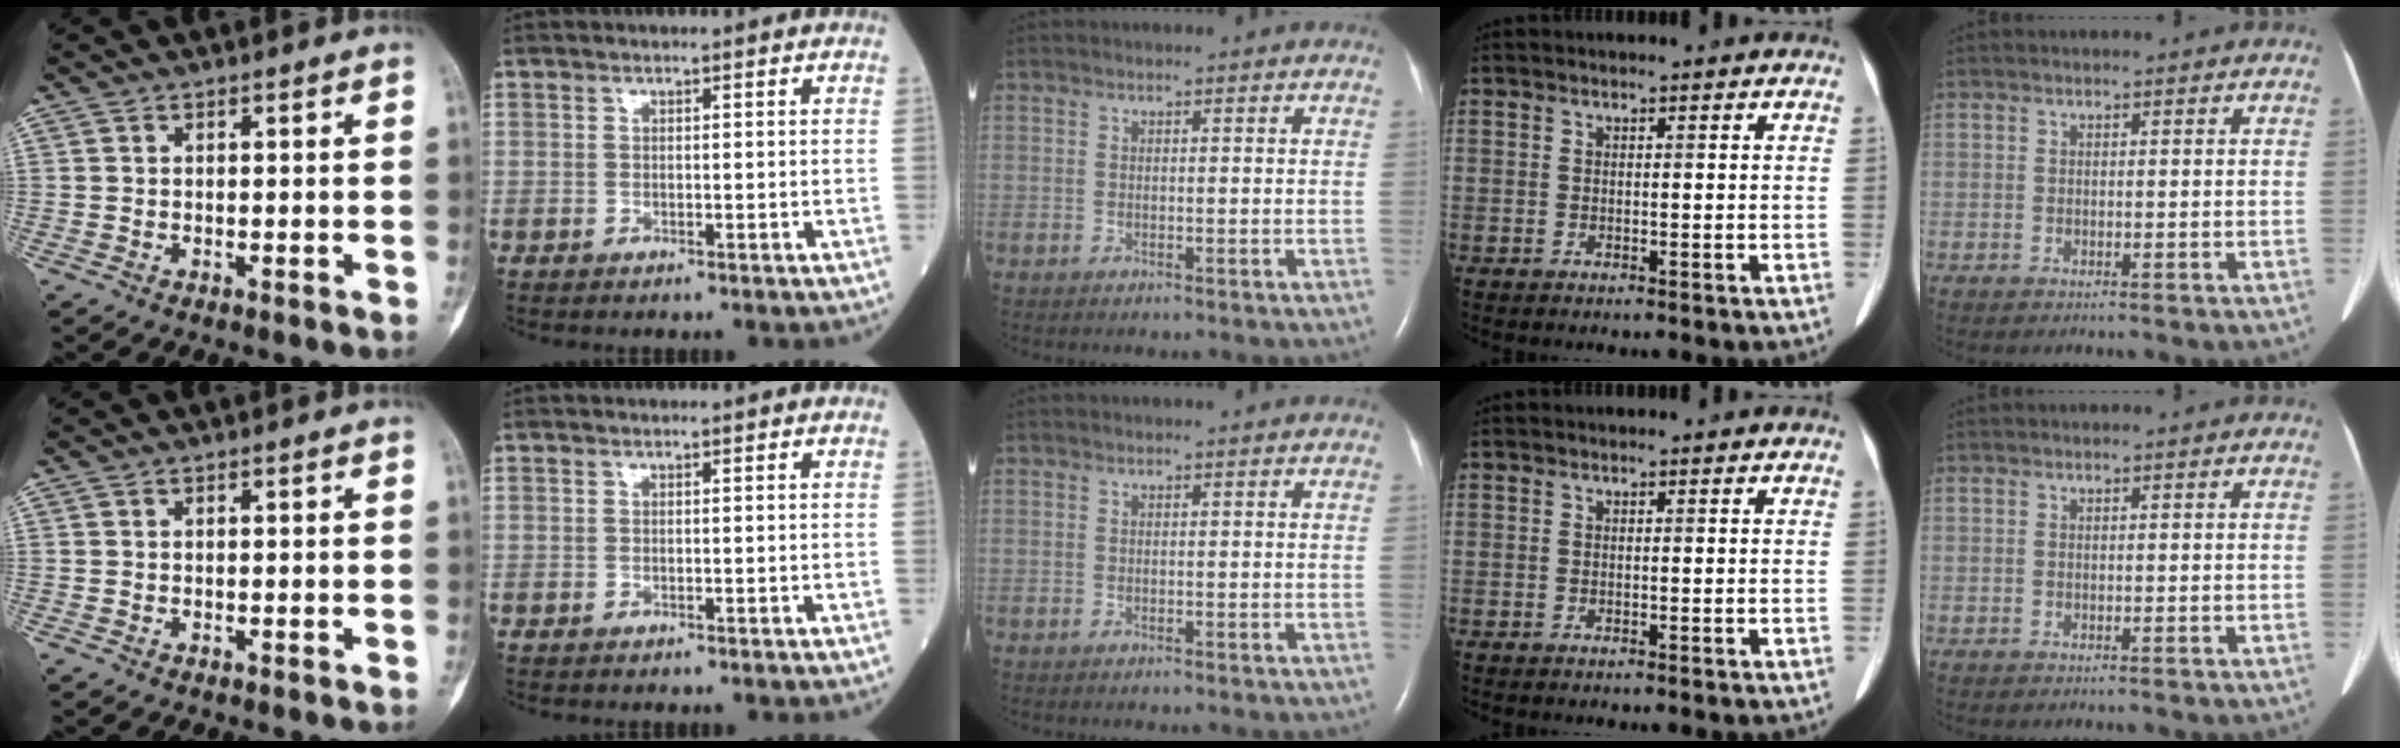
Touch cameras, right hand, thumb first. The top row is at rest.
{}